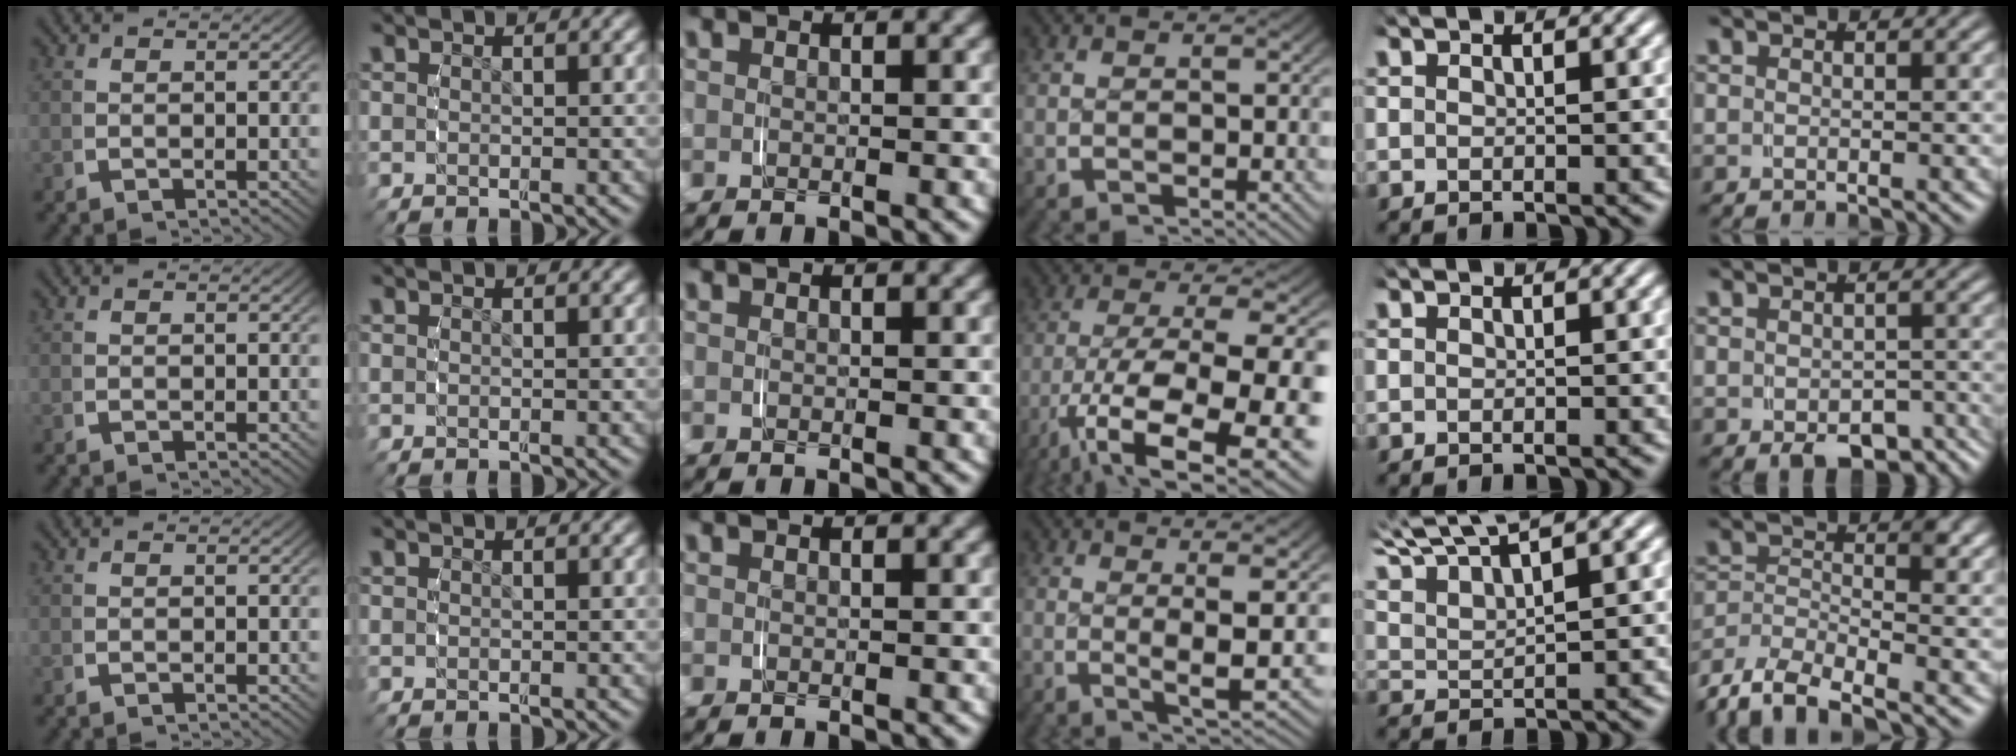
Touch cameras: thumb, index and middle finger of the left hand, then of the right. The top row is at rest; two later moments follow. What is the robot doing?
{"motion": "grasp_and_lifting", "object": "shoes"}